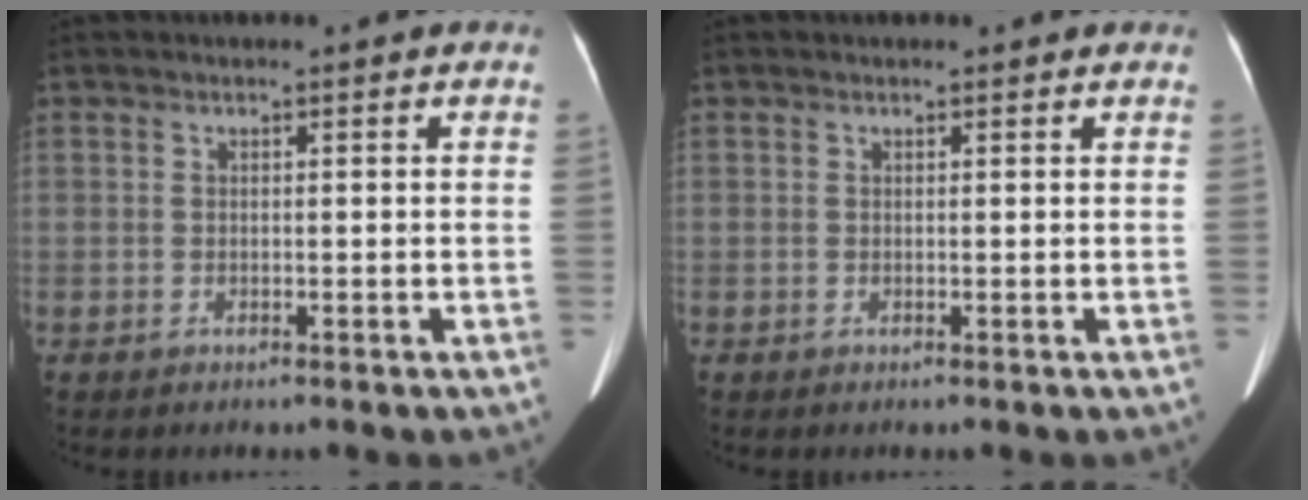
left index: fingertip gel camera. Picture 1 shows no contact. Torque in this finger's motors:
{"motor_torque": [0.11, -0.01, -0.01, 0.01]}